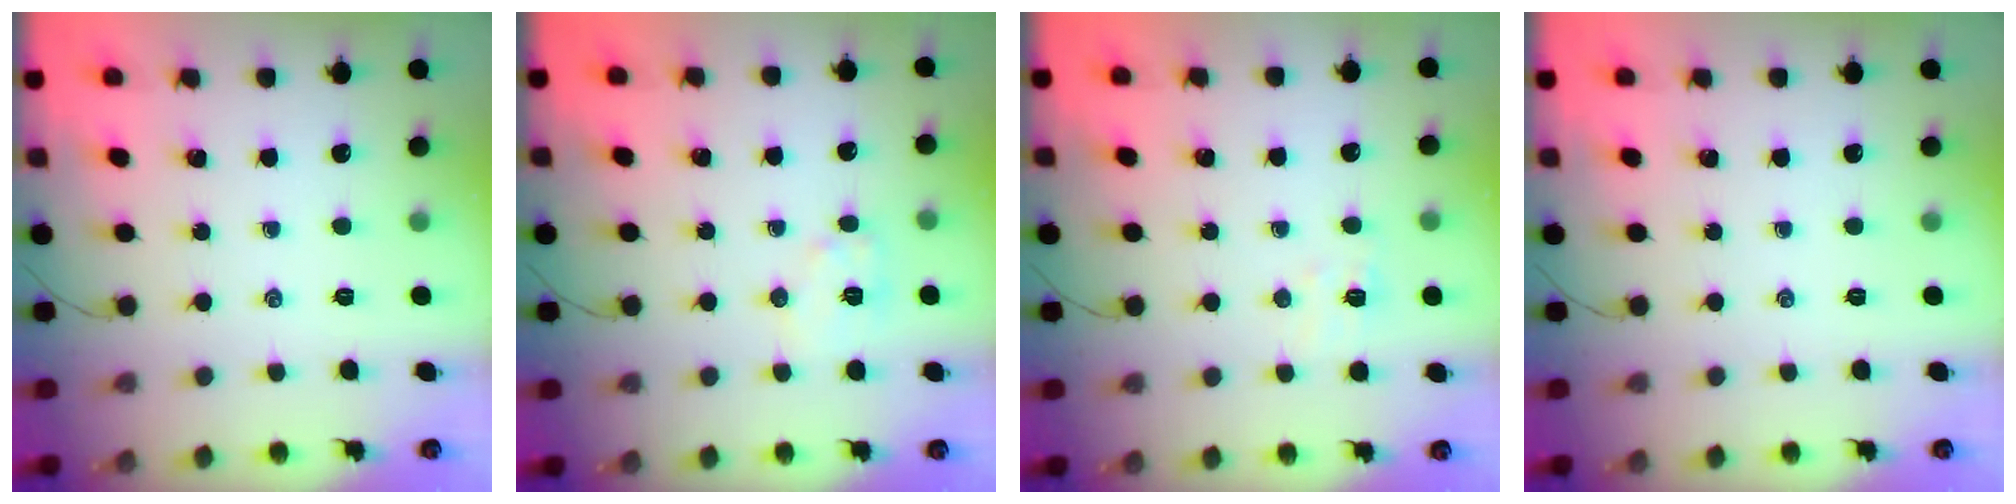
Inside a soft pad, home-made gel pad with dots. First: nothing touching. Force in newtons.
{"total": 6.8, "press": 6.8, "slide": 0.6}
{"total": 5.8, "press": 5.7, "slide": 0.9}
{"total": 0.0}